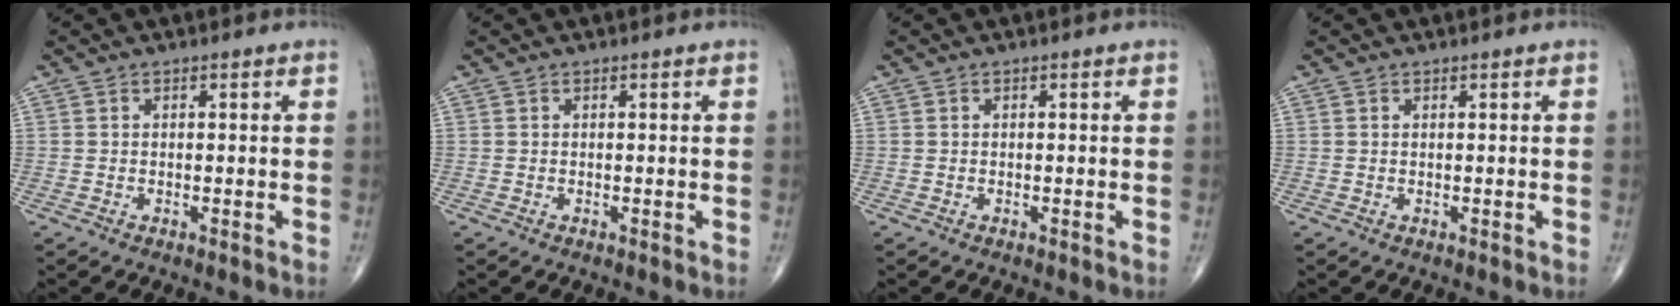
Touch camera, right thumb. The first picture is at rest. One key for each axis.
{"total": 0.0}
{"total": 0.0}
{"total": 0.0}